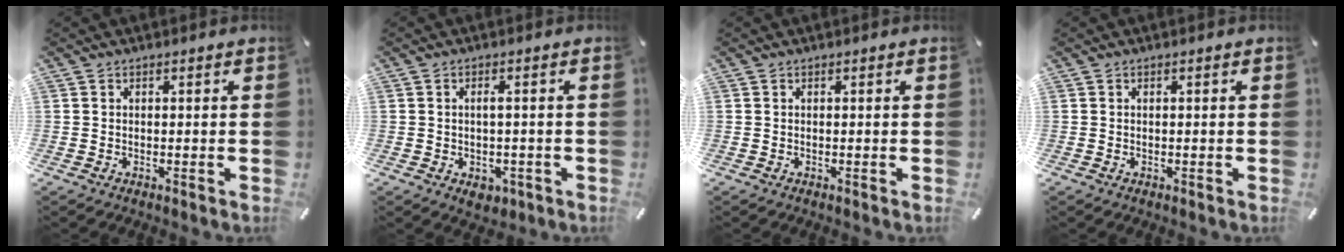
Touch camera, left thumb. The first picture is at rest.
{"total": 3.6, "force": [-0.8, 2.2, 2.7], "torque": [-0.047, 0.006, -0.013]}
{"total": 0.0}
{"total": 0.0}